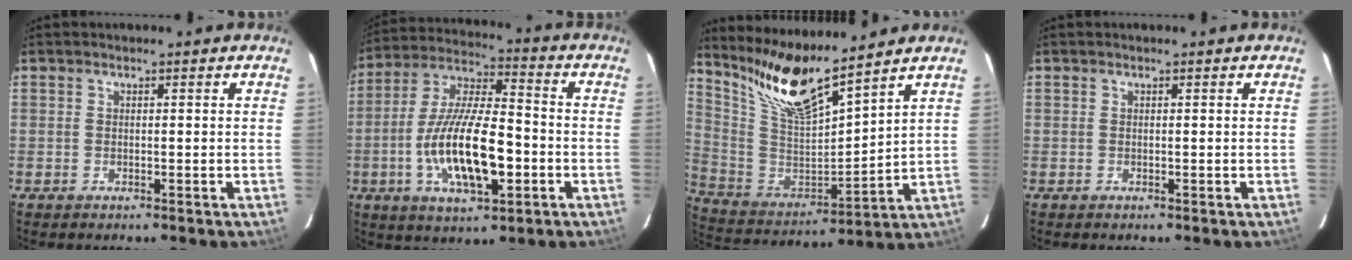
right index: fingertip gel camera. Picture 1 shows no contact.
{"total": 17.7, "force": [-4.6, 6.0, 16.0], "torque": [-0.312, -0.003, -0.081]}
{"total": 15.0, "force": [12.3, 1.6, 8.4], "torque": [-0.159, -0.013, 0.246]}
{"total": 0.0}